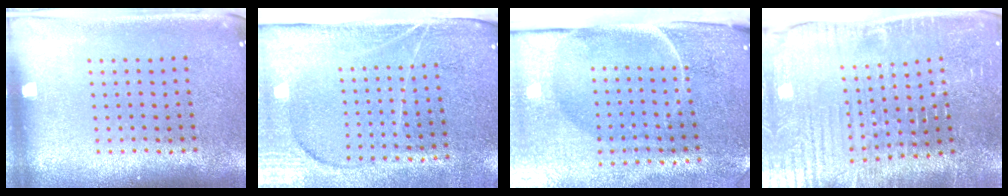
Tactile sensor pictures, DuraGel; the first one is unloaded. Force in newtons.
{"total": 3.8, "press": 3.3, "slide": 2.0}
{"total": 4.9, "press": 3.9, "slide": 2.9}
{"total": 4.3, "press": 4.2, "slide": 0.4}